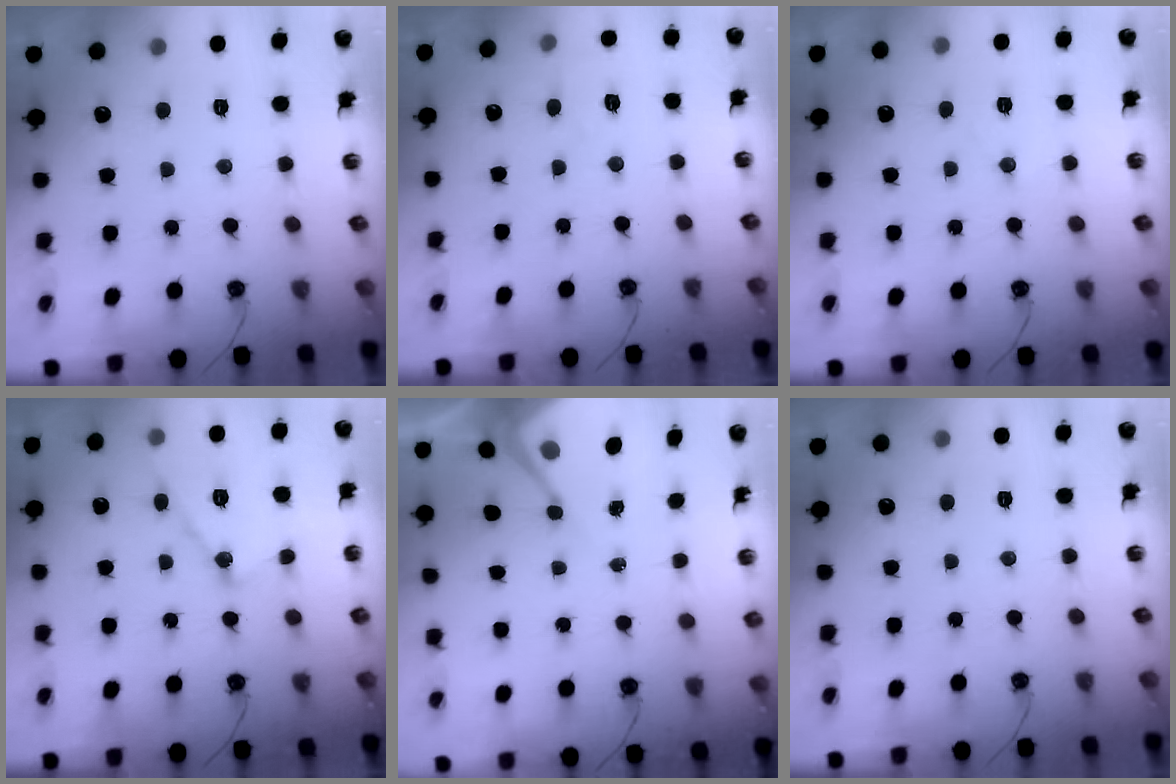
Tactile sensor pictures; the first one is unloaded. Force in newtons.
{"total": 4.7, "press": 4.7, "slide": 0.6}
{"total": 6.9, "press": 6.8, "slide": 1.0}
{"total": 13.0, "press": 12.9, "slide": 1.1}
{"total": 5.5, "press": 5.5, "slide": 0.3}
{"total": 0.0}